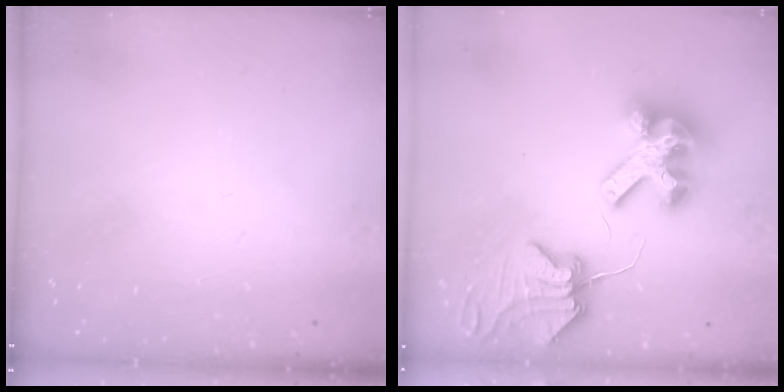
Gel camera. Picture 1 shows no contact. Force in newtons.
{"total": 10.2, "press": 10.1, "slide": 1.4}